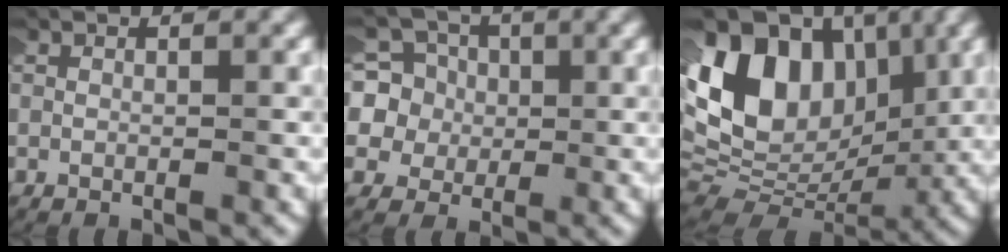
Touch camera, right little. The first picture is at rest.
{"total": 9.7, "force": [-1.0, 9.3, 2.8], "torque": [-0.115, -0.030, -0.028]}
{"total": 13.7, "force": [3.4, 9.3, 9.4], "torque": [-0.197, -0.008, 0.058]}